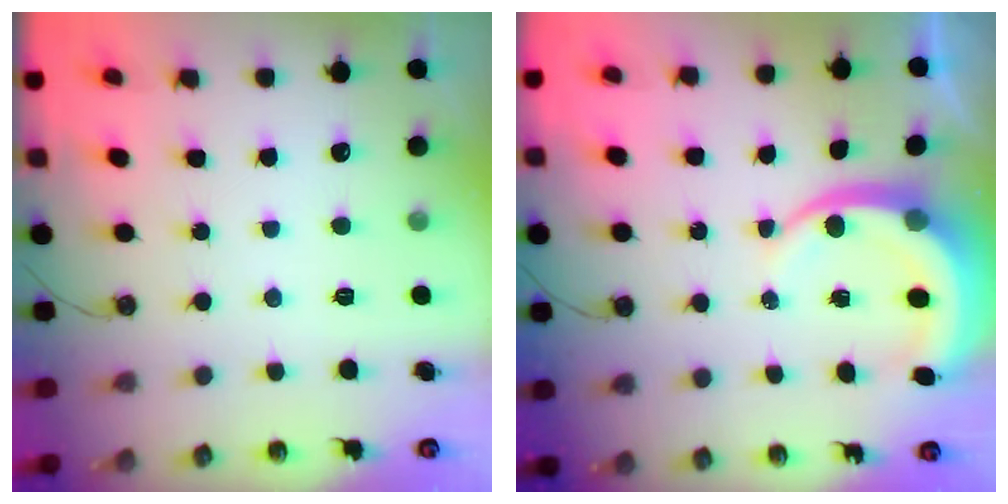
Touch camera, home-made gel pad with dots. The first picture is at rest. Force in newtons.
{"total": 7.8, "press": 7.7, "slide": 1.0}